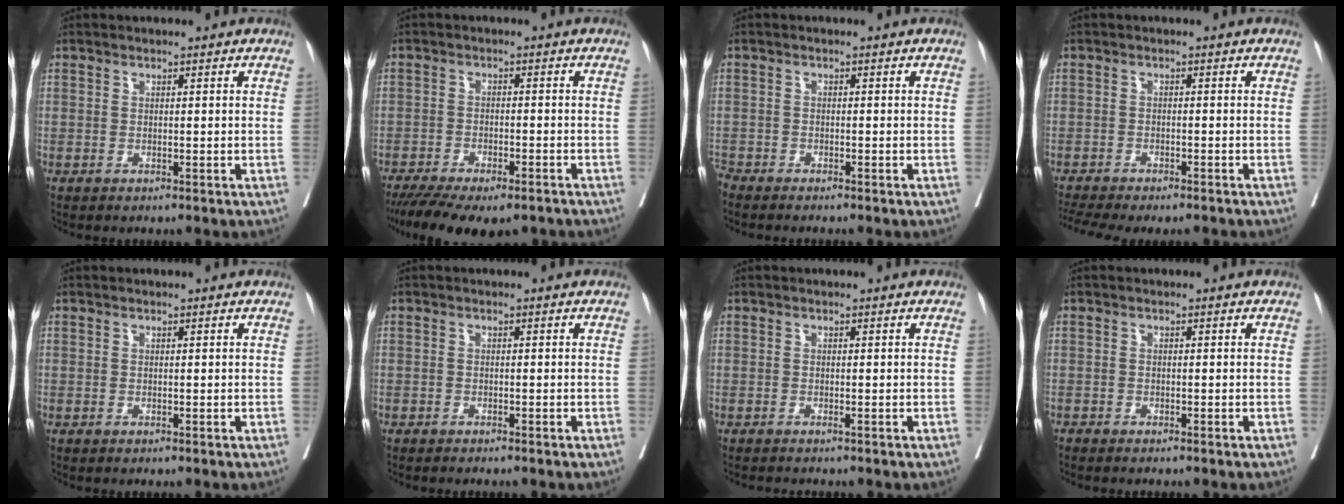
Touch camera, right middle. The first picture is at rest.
{"total": 14.2, "force": [-11.2, 4.3, 7.6], "torque": [-0.155, -0.023, -0.162]}
{"total": 2.5, "force": [-2.4, 0.0, 0.6], "torque": [-0.005, -0.004, -0.041]}
{"total": 10.2, "force": [-9.1, 1.5, 4.4], "torque": [-0.073, -0.004, -0.129]}
{"total": 0.0}
{"total": 1.9, "force": [-1.7, 0.3, 0.7], "torque": [-0.010, -0.004, -0.022]}
{"total": 1.2, "force": [-1.1, -0.2, 0.4], "torque": [-0.007, -0.002, -0.016]}
{"total": 1.1, "force": [-1.0, 0.0, 0.4], "torque": [-0.003, 0.001, -0.016]}